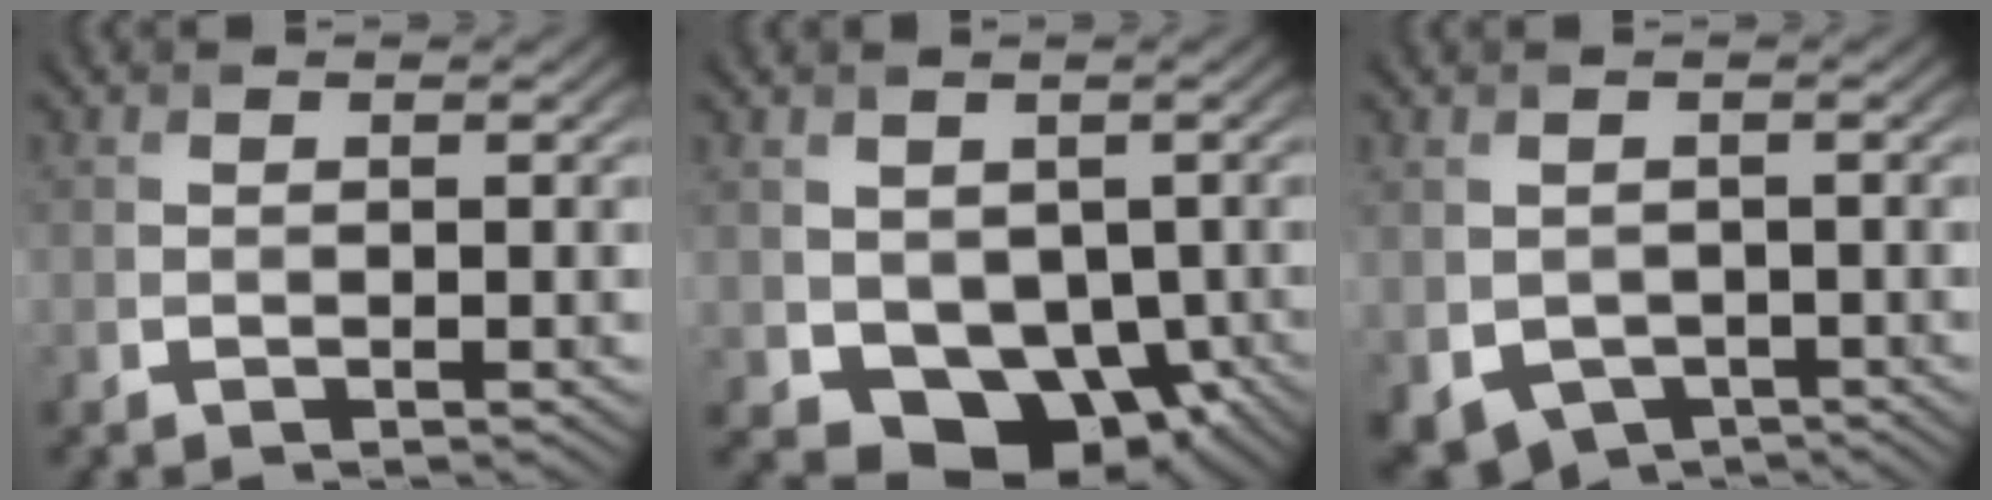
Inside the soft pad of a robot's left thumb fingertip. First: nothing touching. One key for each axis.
{"total": 6.7, "fx": -1.2, "fy": 5.4, "fz": 3.7, "tx": -0.066, "ty": -0.030, "tz": -0.015}
{"total": 3.0, "fx": -1.1, "fy": 2.5, "fz": 1.1, "tx": -0.046, "ty": -0.014, "tz": -0.017}